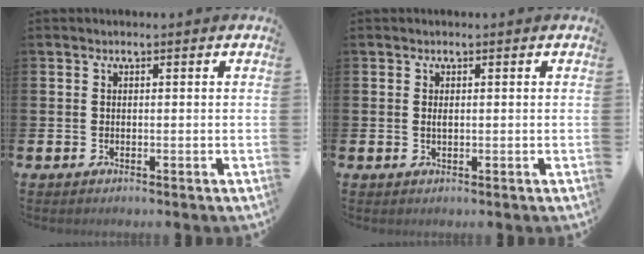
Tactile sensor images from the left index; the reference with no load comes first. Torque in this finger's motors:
{"motor_torque": [0.35, -0.12, 0.00, 0.00]}